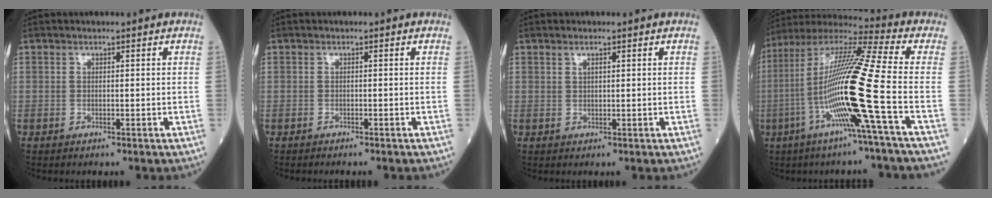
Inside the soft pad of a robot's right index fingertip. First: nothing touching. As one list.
[{"total": 1.3, "force": [-1.2, 0.1, 0.5], "torque": [-0.008, 0.000, -0.015]}, {"total": 0.9, "force": [0.6, 0.1, 0.7], "torque": [-0.015, 0.002, 0.011]}, {"total": 18.0, "force": [-4.8, -2.0, 17.2], "torque": [-0.335, -0.008, -0.105]}]